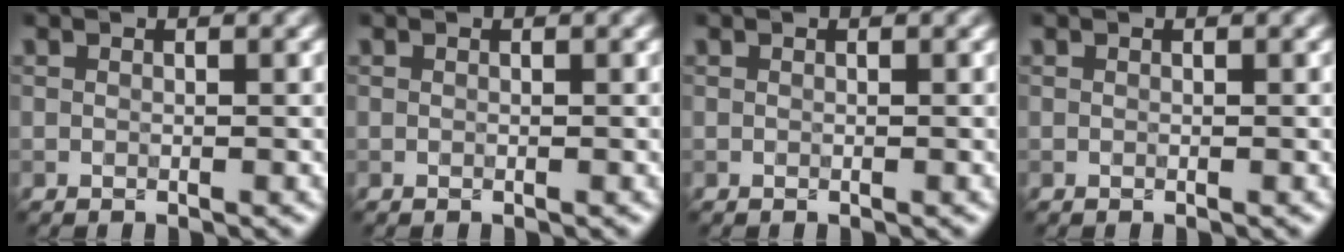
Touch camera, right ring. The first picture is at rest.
{"total": 0.0}
{"total": 0.0}
{"total": 0.0}